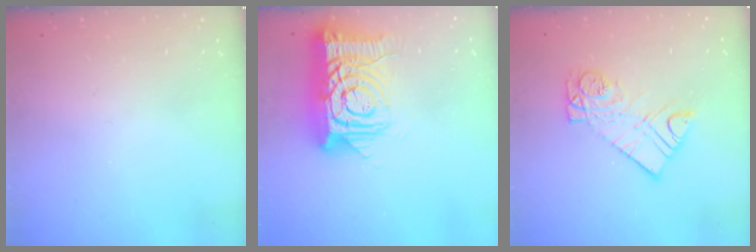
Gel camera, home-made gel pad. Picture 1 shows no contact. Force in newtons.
{"total": 16.0, "press": 15.9, "slide": 1.6}
{"total": 10.5, "press": 10.4, "slide": 0.9}